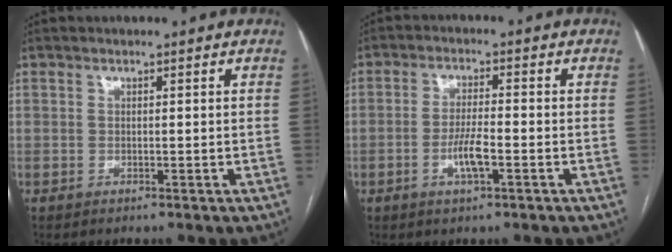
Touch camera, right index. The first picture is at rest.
{"total": 4.7, "force": [-1.7, 0.9, 4.3], "torque": [-0.087, -0.001, -0.029]}